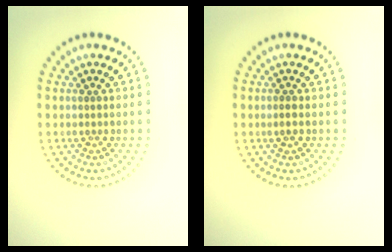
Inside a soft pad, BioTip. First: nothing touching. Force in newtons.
{"total": 0.9, "press": 0.8, "slide": 0.2}